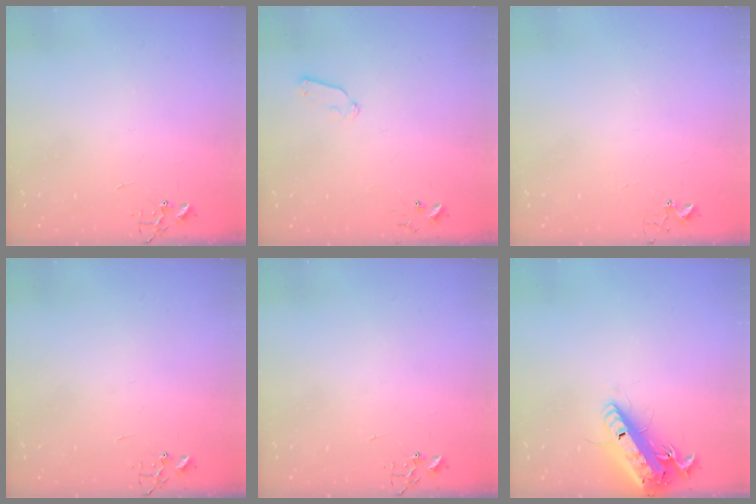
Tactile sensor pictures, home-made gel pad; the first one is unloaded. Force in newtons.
{"total": 5.9, "press": 5.9, "slide": 0.8}
{"total": 3.8, "press": 3.8, "slide": 0.3}
{"total": 0.0}
{"total": 0.0}
{"total": 17.3, "press": 17.0, "slide": 3.4}